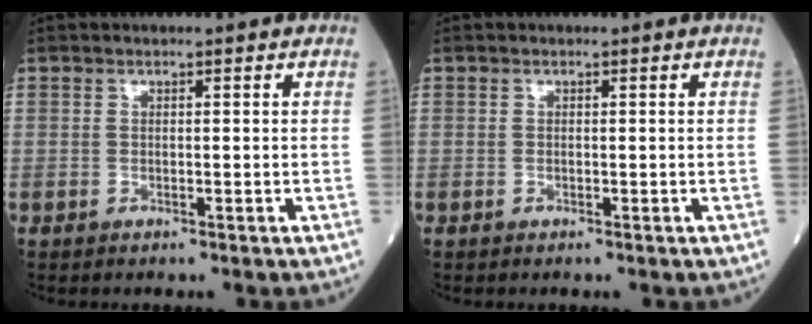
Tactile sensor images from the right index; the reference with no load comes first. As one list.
[{"total": 0.0}]